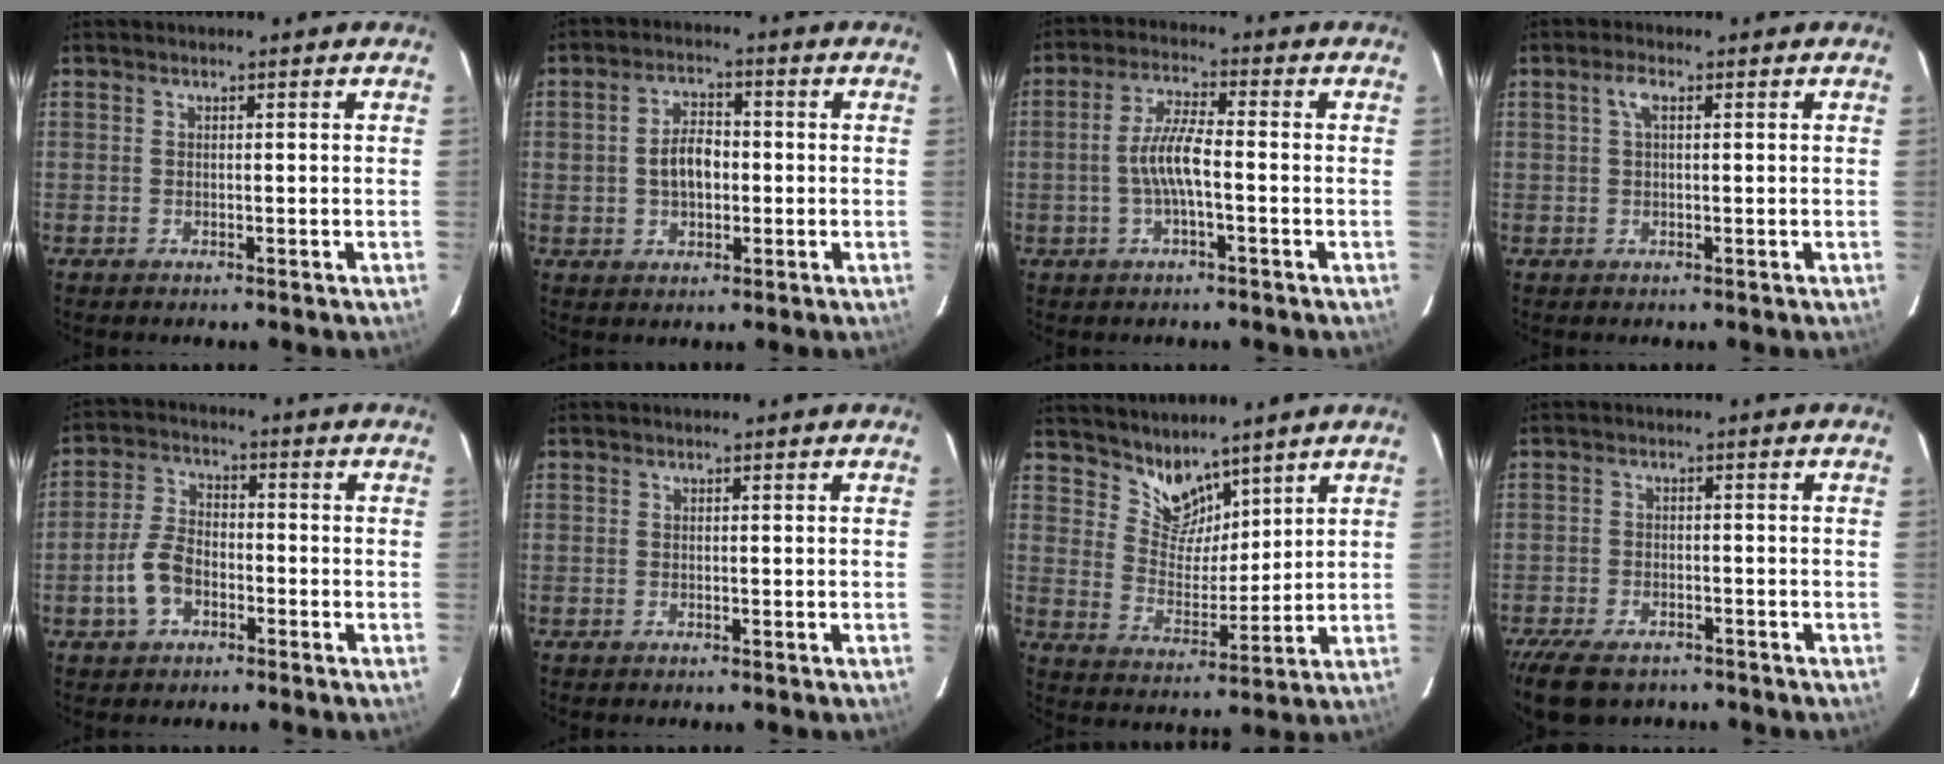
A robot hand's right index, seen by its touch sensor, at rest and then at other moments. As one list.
[{"total": 6.0, "force": [-0.3, 3.8, 4.7], "torque": [-0.086, 0.015, 0.000]}, {"total": 6.4, "force": [-1.4, 1.2, 6.1], "torque": [-0.125, 0.007, -0.026]}, {"total": 2.2, "force": [0.7, 0.8, 2.0], "torque": [-0.042, 0.009, 0.012]}, {"total": 7.1, "force": [-2.9, 4.5, 4.6], "torque": [-0.103, 0.013, -0.052]}, {"total": 0.0}, {"total": 7.9, "force": [6.6, 3.8, 2.2], "torque": [-0.031, 0.003, 0.128]}, {"total": 8.6, "force": [-6.6, 3.9, 3.8], "torque": [-0.102, -0.015, -0.114]}]